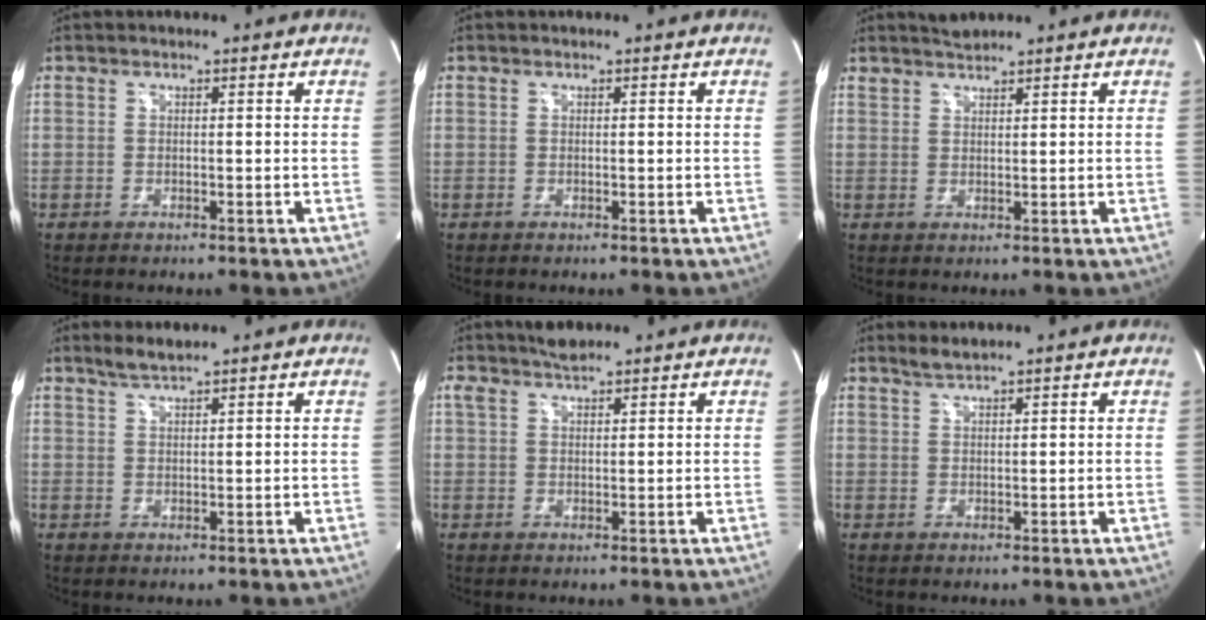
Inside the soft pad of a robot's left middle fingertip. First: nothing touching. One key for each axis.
{"total": 0.0}
{"total": 2.0, "fx": 2.0, "fy": 0.2, "fz": 0.2, "tx": -0.011, "ty": 0.005, "tz": 0.041}
{"total": 2.7, "fx": 2.3, "fy": -0.1, "fz": 1.3, "tx": -0.033, "ty": 0.004, "tz": 0.048}
{"total": 3.1, "fx": 2.7, "fy": 0.6, "fz": 1.3, "tx": -0.035, "ty": 0.012, "tz": 0.051}
{"total": 1.8, "fx": 1.6, "fy": -0.2, "fz": 0.6, "tx": -0.017, "ty": 0.003, "tz": 0.037}